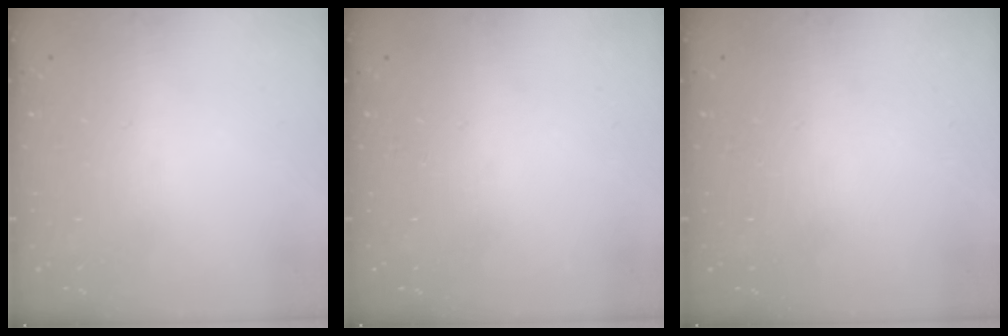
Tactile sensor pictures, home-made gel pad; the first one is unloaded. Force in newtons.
{"total": 0.0}
{"total": 0.0}